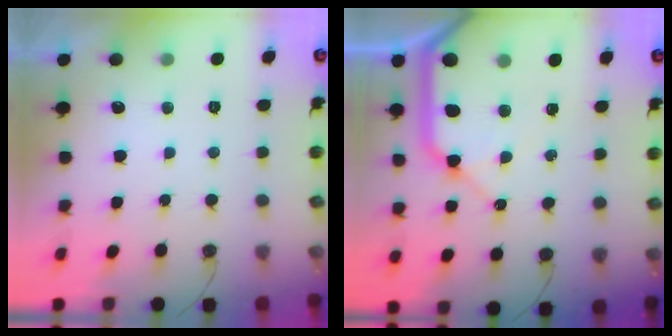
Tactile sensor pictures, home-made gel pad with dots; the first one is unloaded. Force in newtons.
{"total": 18.4, "press": 18.2, "slide": 2.5}